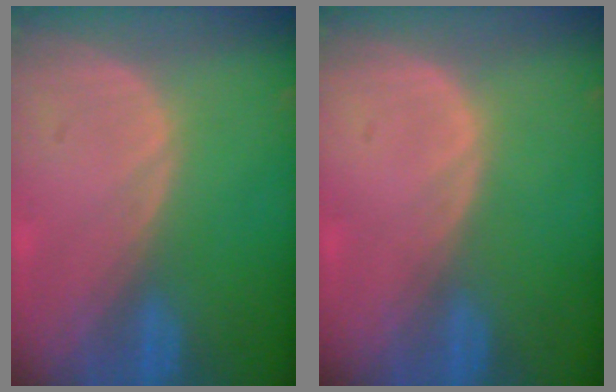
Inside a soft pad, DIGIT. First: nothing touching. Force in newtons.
{"total": 0.0}